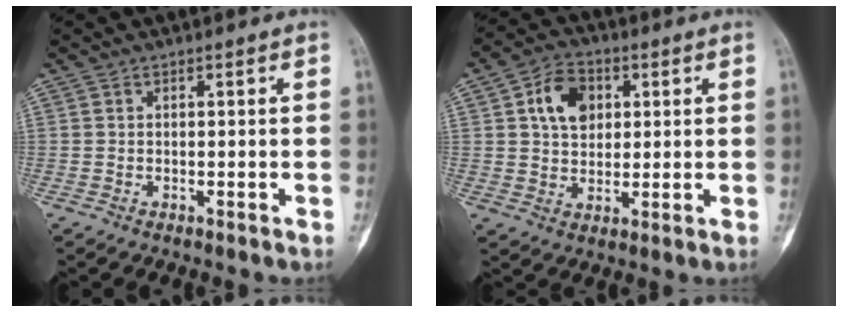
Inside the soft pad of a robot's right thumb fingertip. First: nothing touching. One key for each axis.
{"total": 9.1, "fx": 2.5, "fy": 6.6, "fz": 5.7, "tx": -0.072, "ty": -0.001, "tz": 0.040}